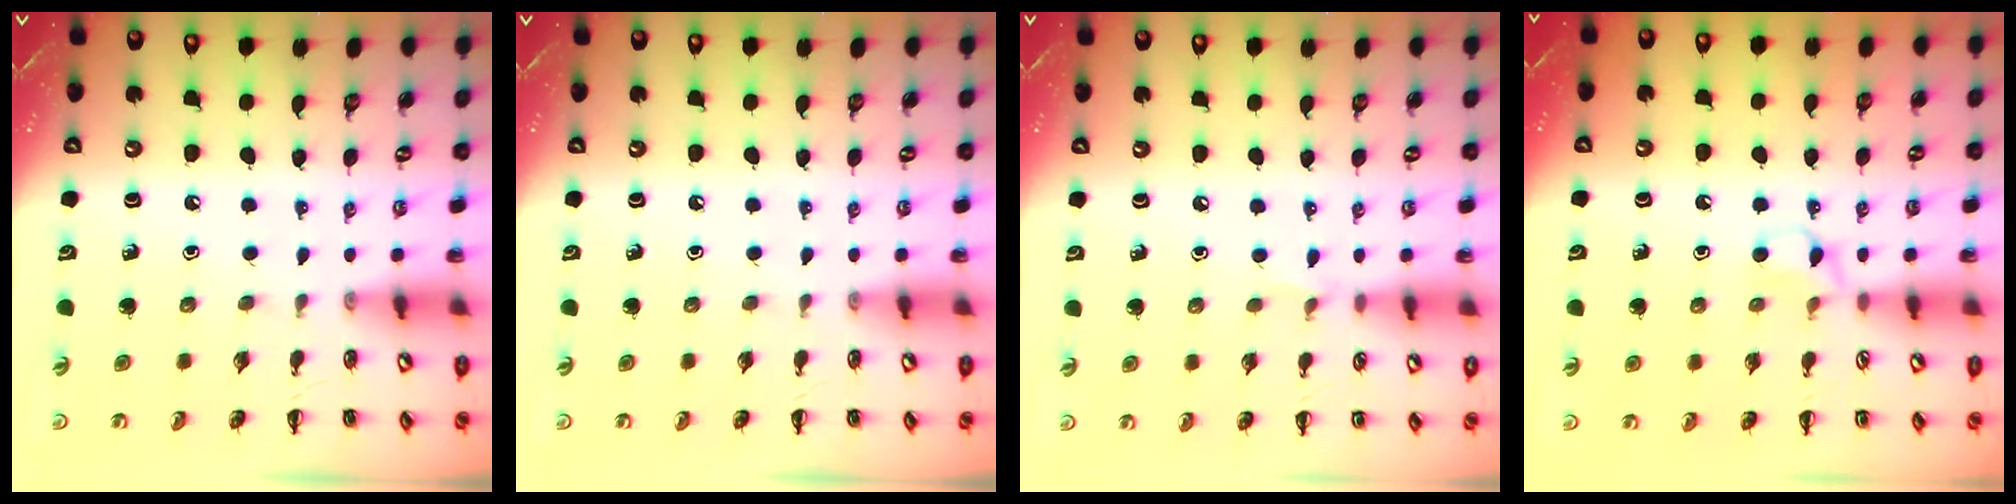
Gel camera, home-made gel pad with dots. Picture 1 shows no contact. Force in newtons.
{"total": 0.0}
{"total": 3.8, "press": 3.6, "slide": 1.2}
{"total": 4.3, "press": 4.0, "slide": 1.5}